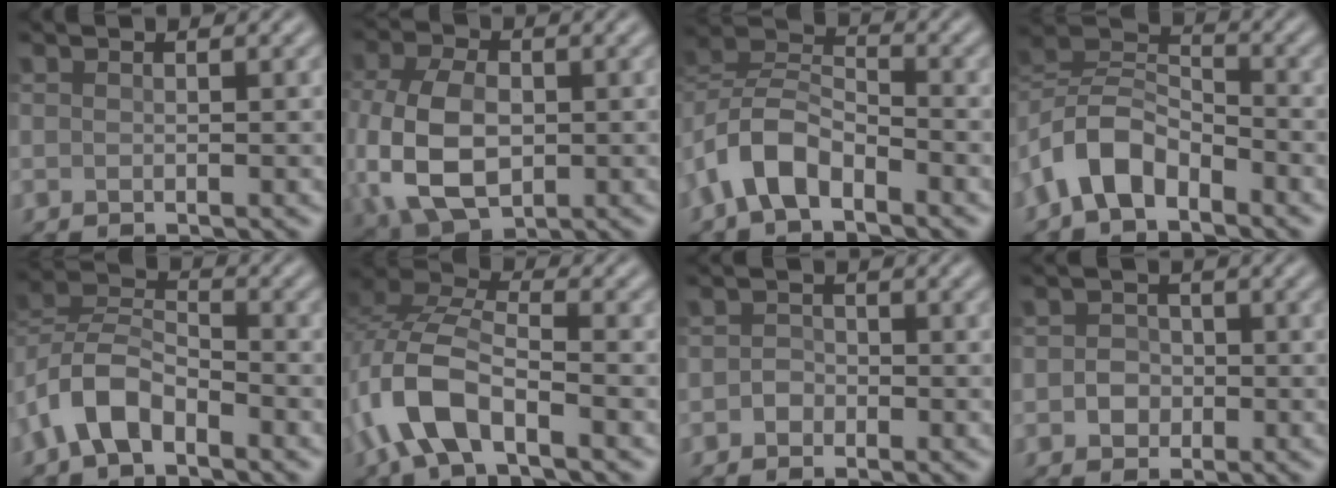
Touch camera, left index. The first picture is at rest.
{"total": 8.6, "force": [-0.6, 5.9, 6.2], "torque": [-0.157, -0.007, -0.009]}
{"total": 5.6, "force": [-3.4, 3.1, 3.3], "torque": [-0.062, 0.008, -0.078]}
{"total": 6.2, "force": [-3.5, 3.6, 3.6], "torque": [-0.070, 0.009, -0.082]}
{"total": 5.4, "force": [-3.3, 3.0, 3.1], "torque": [-0.060, 0.009, -0.076]}
{"total": 8.0, "force": [-3.6, 3.7, 6.1], "torque": [-0.137, 0.010, -0.083]}
{"total": 1.1, "force": [-0.5, 1.0, 0.1], "torque": [0.001, 0.007, -0.011]}
{"total": 1.9, "force": [-0.2, 1.8, 0.5], "torque": [0.013, 0.004, -0.012]}